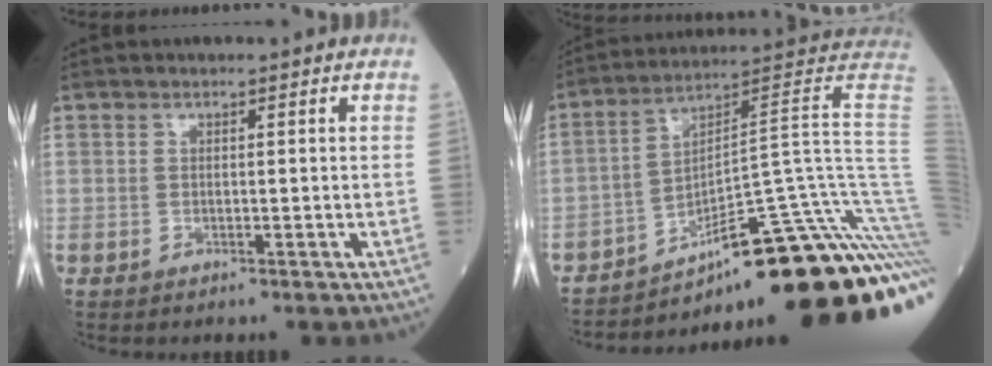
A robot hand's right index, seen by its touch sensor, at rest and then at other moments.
{"total": 32.0, "force": [-18.8, 2.5, 25.8], "torque": [-0.234, 0.015, -0.269]}